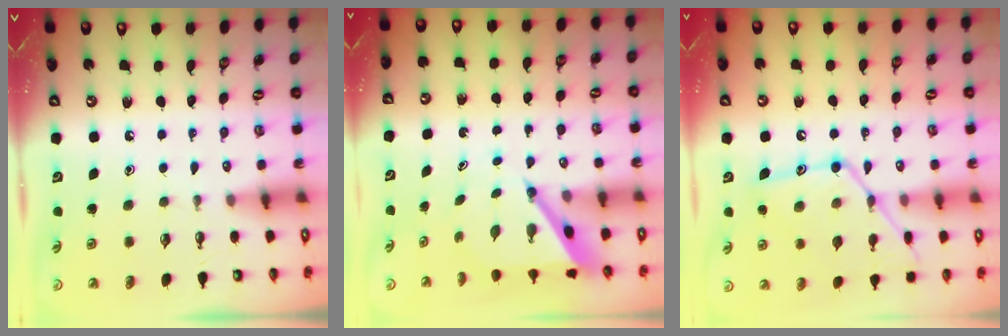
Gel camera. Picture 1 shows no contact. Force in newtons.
{"total": 5.9, "press": 5.8, "slide": 0.5}
{"total": 17.1, "press": 17.1, "slide": 1.2}